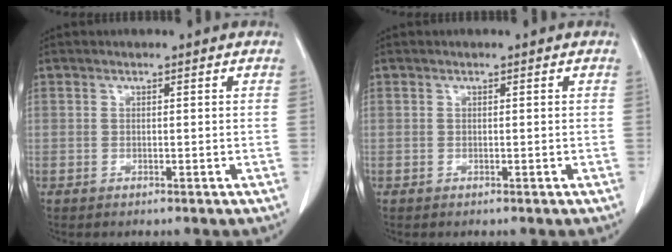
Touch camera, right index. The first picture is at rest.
{"total": 0.0}